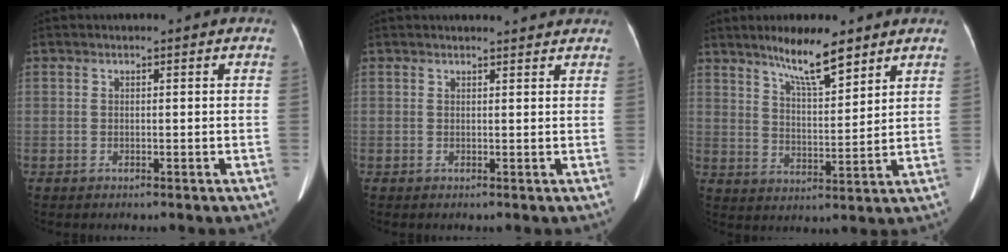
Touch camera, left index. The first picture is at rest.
{"total": 5.2, "force": [5.0, 1.2, 1.0], "torque": [-0.006, 0.022, 0.052]}
{"total": 8.6, "force": [6.6, 1.2, 5.4], "torque": [-0.100, -0.002, 0.117]}